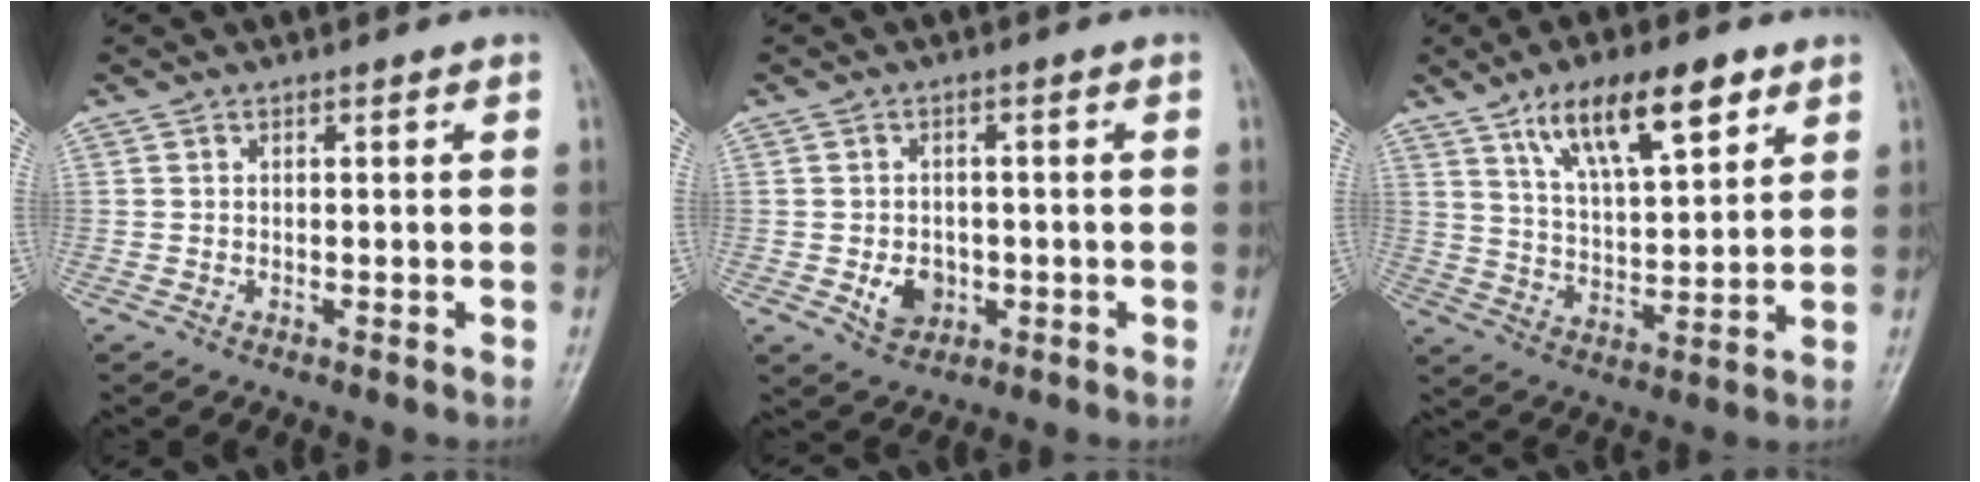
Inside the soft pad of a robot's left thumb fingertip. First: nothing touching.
{"total": 4.8, "force": [-1.1, 3.8, 2.7], "torque": [-0.027, 0.004, -0.011]}
{"total": 14.2, "force": [8.0, 5.1, 10.5], "torque": [-0.154, -0.030, 0.142]}